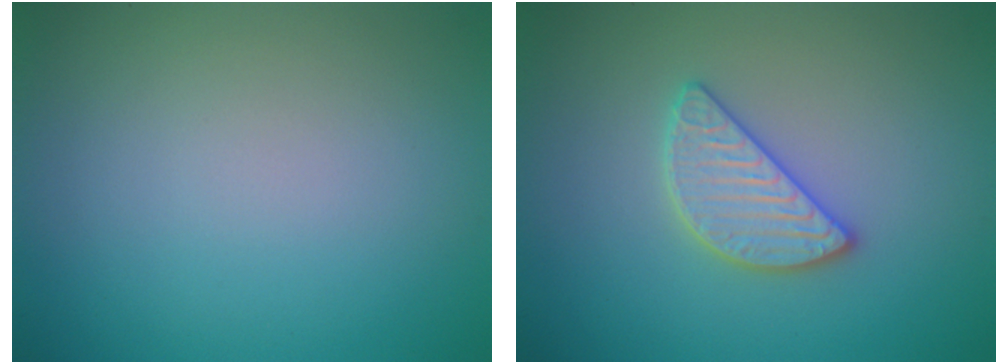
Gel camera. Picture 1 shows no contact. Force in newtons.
{"total": 2.9, "press": 2.9, "slide": 0.3}